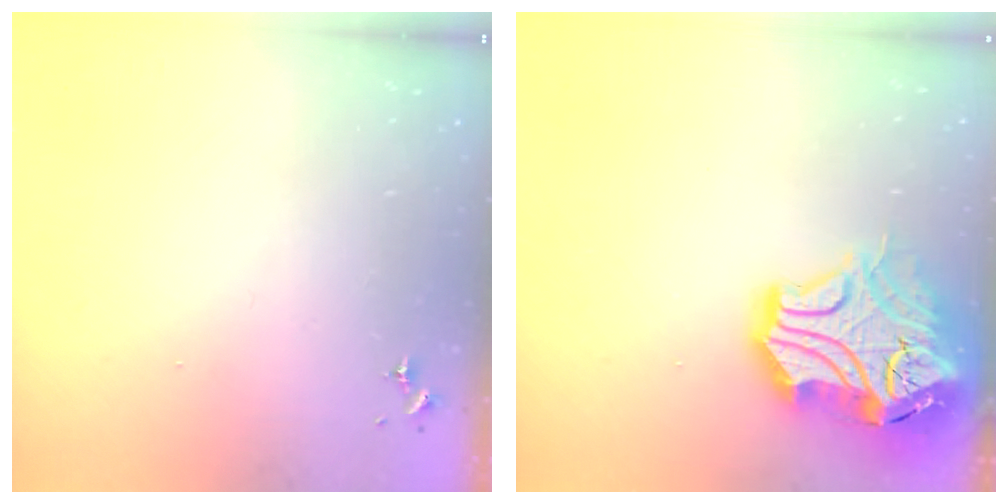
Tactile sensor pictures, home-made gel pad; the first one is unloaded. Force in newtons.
{"total": 19.5, "press": 19.3, "slide": 2.9}